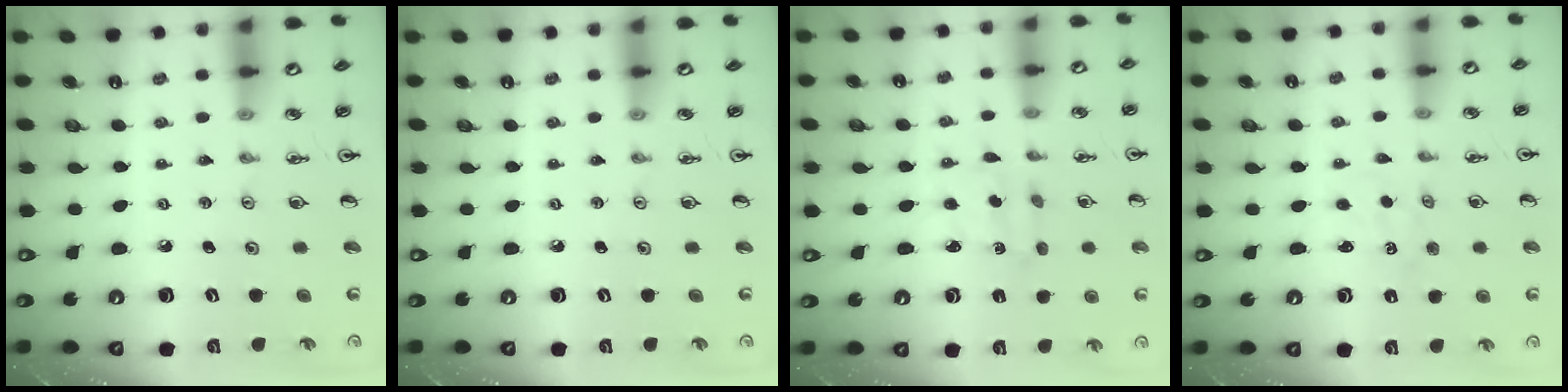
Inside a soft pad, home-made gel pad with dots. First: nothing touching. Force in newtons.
{"total": 0.0}
{"total": 2.4, "press": 2.3, "slide": 0.6}
{"total": 1.5, "press": 1.4, "slide": 0.3}